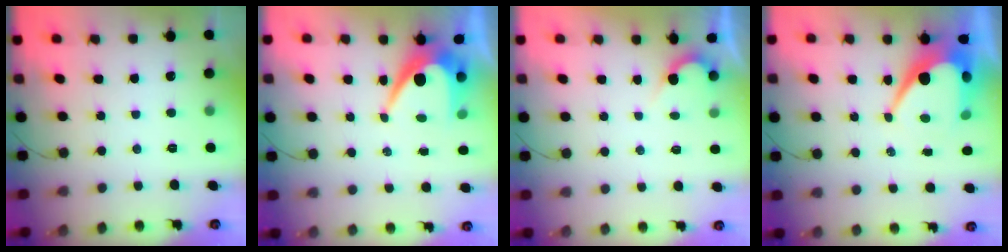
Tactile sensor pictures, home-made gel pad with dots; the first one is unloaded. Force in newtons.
{"total": 8.5, "press": 8.5, "slide": 0.7}
{"total": 2.1, "press": 2.1, "slide": 0.1}
{"total": 10.9, "press": 10.9, "slide": 0.9}